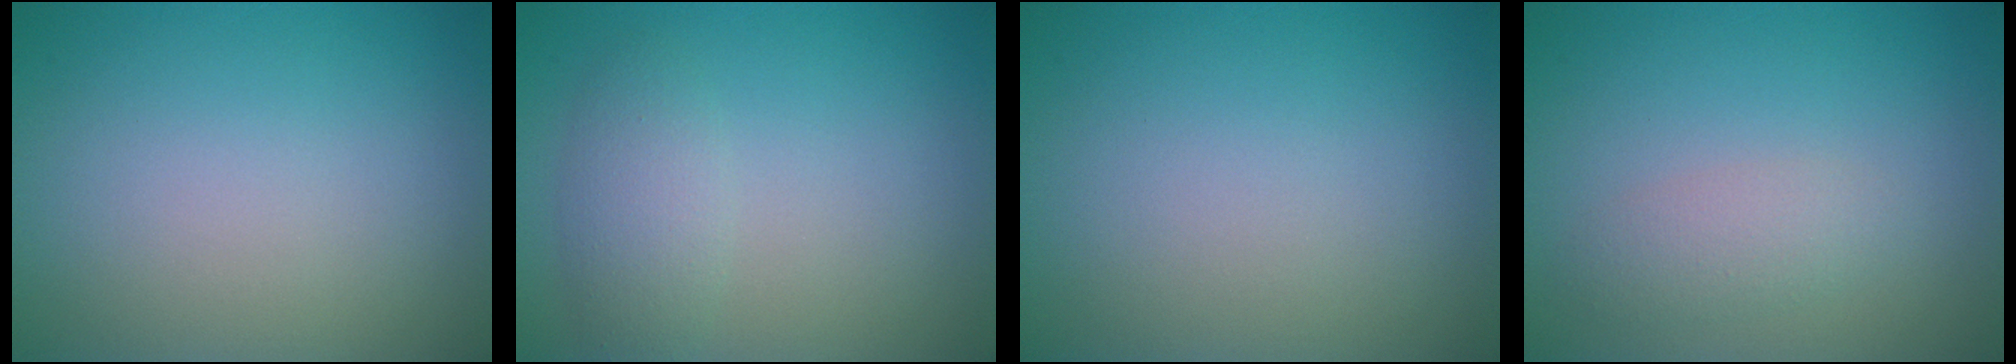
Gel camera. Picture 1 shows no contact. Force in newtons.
{"total": 2.3, "press": 2.3, "slide": 0.0}
{"total": 0.0}
{"total": 2.0, "press": 2.0, "slide": 0.0}